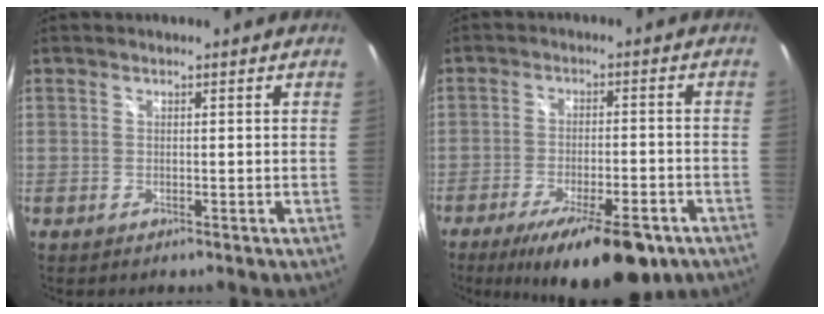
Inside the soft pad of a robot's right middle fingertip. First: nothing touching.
{"total": 16.6, "force": [-11.1, 5.1, 11.3], "torque": [-0.195, -0.035, -0.161]}